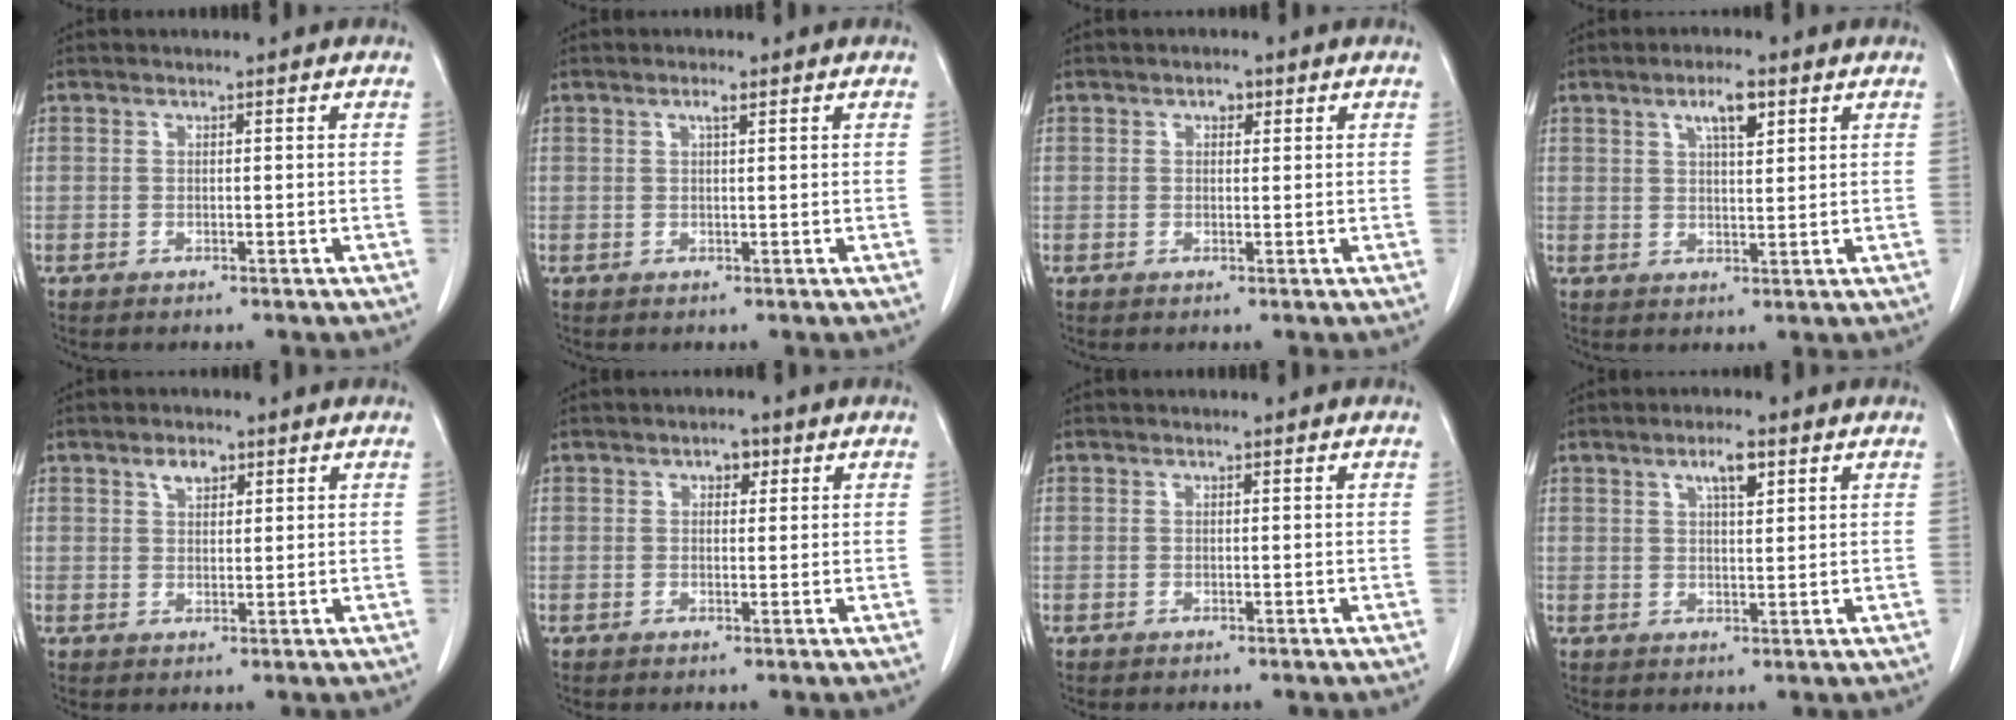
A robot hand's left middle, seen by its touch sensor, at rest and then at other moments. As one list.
[{"total": 1.2, "force": [0.7, 0.1, 1.0], "torque": [-0.020, -0.001, 0.012]}, {"total": 1.3, "force": [0.7, 0.8, 0.8], "torque": [-0.015, 0.003, 0.010]}, {"total": 4.7, "force": [2.5, 1.1, 3.8], "torque": [-0.068, 0.001, 0.044]}, {"total": 2.7, "force": [1.6, 1.5, 1.6], "torque": [-0.030, 0.003, 0.030]}, {"total": 1.9, "force": [0.9, 1.1, 1.2], "torque": [-0.018, 0.006, 0.013]}, {"total": 0.0}, {"total": 3.7, "force": [2.1, 0.8, 3.0], "torque": [-0.056, 0.000, 0.035]}]